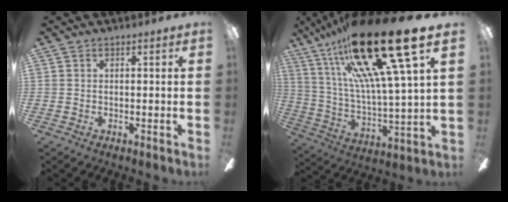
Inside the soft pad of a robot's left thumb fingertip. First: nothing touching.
{"total": 31.6, "force": [19.9, 7.1, 23.5], "torque": [-0.421, -0.113, 0.311]}